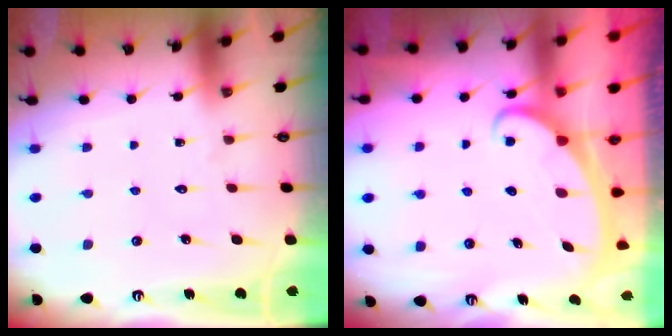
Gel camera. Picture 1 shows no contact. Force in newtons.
{"total": 2.3, "press": 2.3, "slide": 0.4}